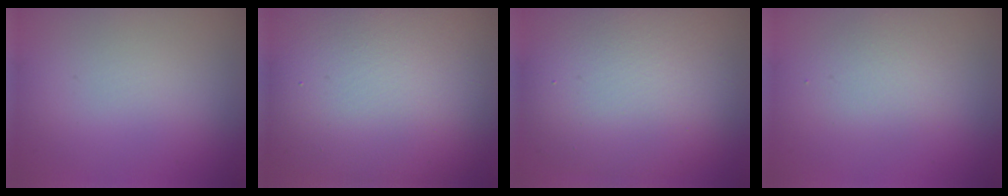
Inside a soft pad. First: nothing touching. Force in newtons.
{"total": 17.2, "press": 17.1, "slide": 1.6}
{"total": 11.6, "press": 11.5, "slide": 0.6}
{"total": 2.2, "press": 2.2, "slide": 0.1}